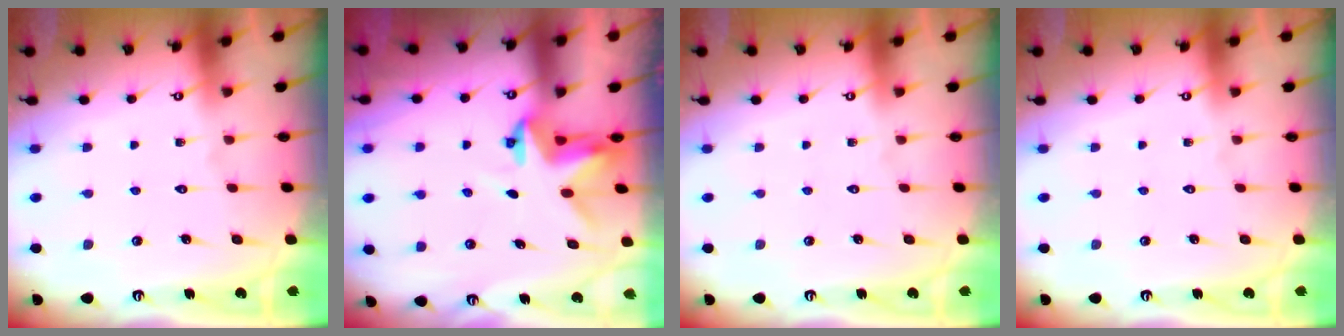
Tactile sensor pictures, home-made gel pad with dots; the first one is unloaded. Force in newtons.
{"total": 3.4, "press": 3.4, "slide": 0.1}
{"total": 0.0}
{"total": 0.0}